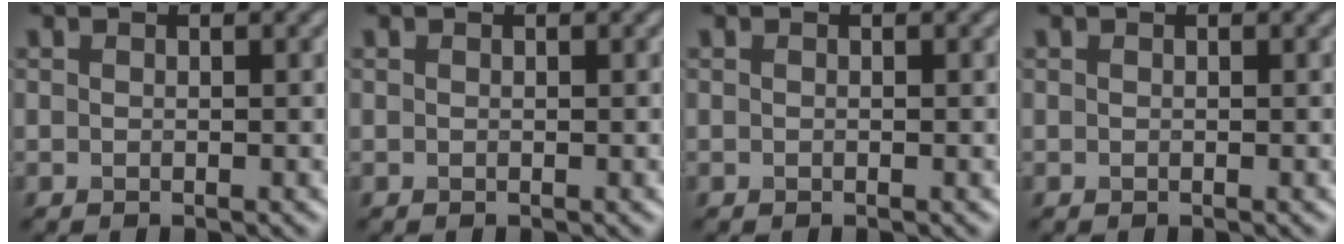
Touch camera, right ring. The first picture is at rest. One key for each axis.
{"total": 0.0}
{"total": 0.0}
{"total": 0.0}